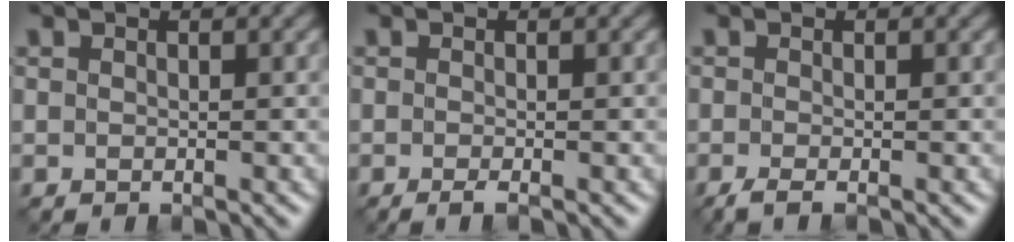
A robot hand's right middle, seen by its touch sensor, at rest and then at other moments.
{"total": 0.8, "force": [-0.5, -0.2, 0.6], "torque": [-0.017, 0.000, -0.011]}
{"total": 1.5, "force": [-1.0, 0.0, 1.1], "torque": [-0.029, -0.004, -0.027]}